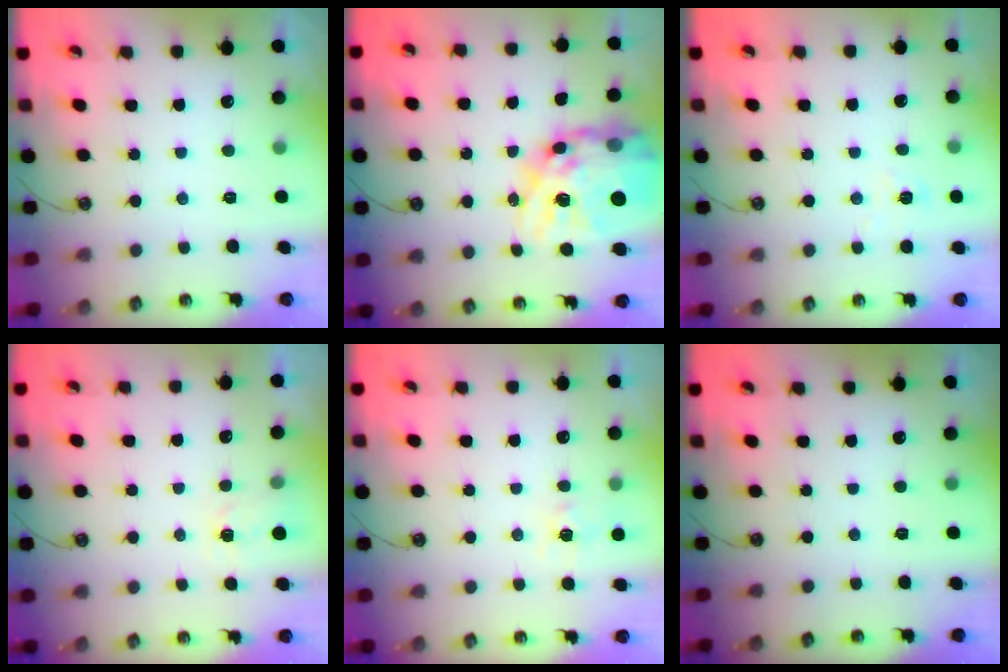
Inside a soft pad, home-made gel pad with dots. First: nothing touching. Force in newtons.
{"total": 26.7, "press": 26.6, "slide": 2.6}
{"total": 5.4, "press": 5.3, "slide": 0.5}
{"total": 2.9, "press": 2.9, "slide": 0.5}
{"total": 6.4, "press": 6.3, "slide": 0.8}
{"total": 0.0}